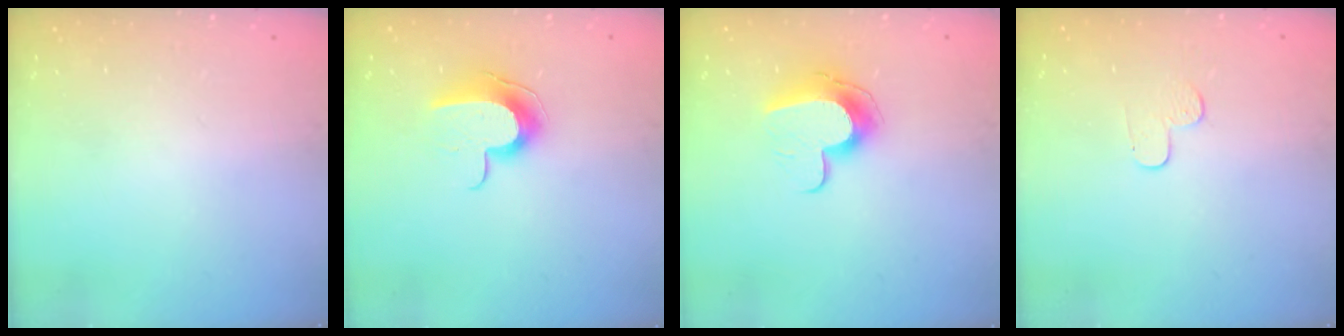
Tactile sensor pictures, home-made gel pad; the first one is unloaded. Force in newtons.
{"total": 9.8, "press": 9.8, "slide": 0.7}
{"total": 11.4, "press": 11.4, "slide": 0.4}
{"total": 4.7, "press": 4.7, "slide": 0.5}